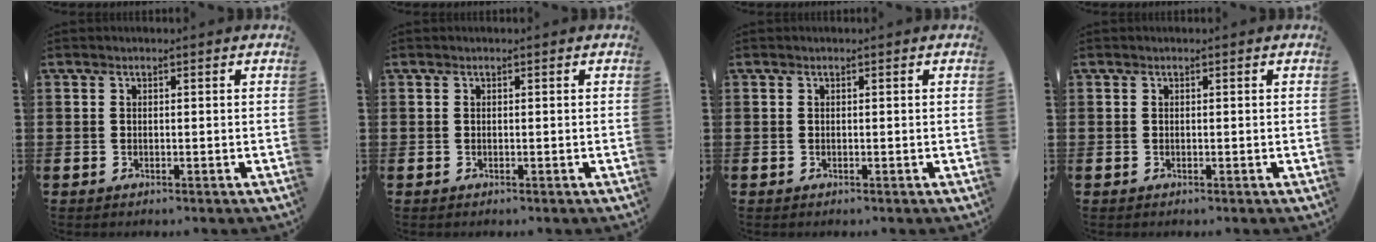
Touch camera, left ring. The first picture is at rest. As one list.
[{"total": 0.0}, {"total": 0.0}, {"total": 0.0}]